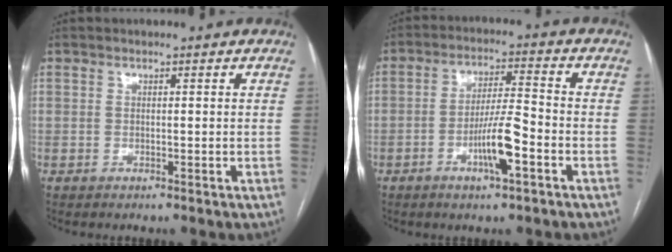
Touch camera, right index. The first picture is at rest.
{"total": 7.9, "force": [-3.2, 0.7, 7.1], "torque": [-0.133, 0.000, -0.057]}